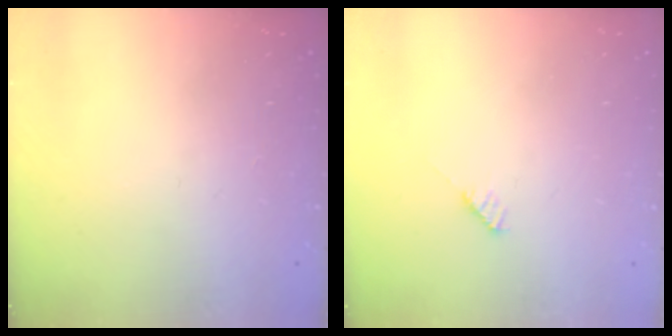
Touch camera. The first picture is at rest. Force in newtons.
{"total": 3.0, "press": 3.0, "slide": 0.2}